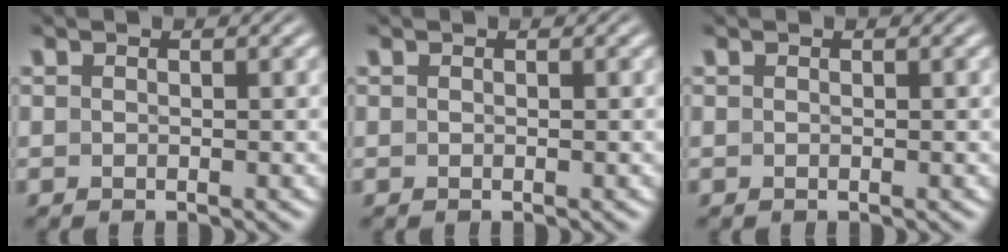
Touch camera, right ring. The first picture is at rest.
{"total": 0.0}
{"total": 0.0}